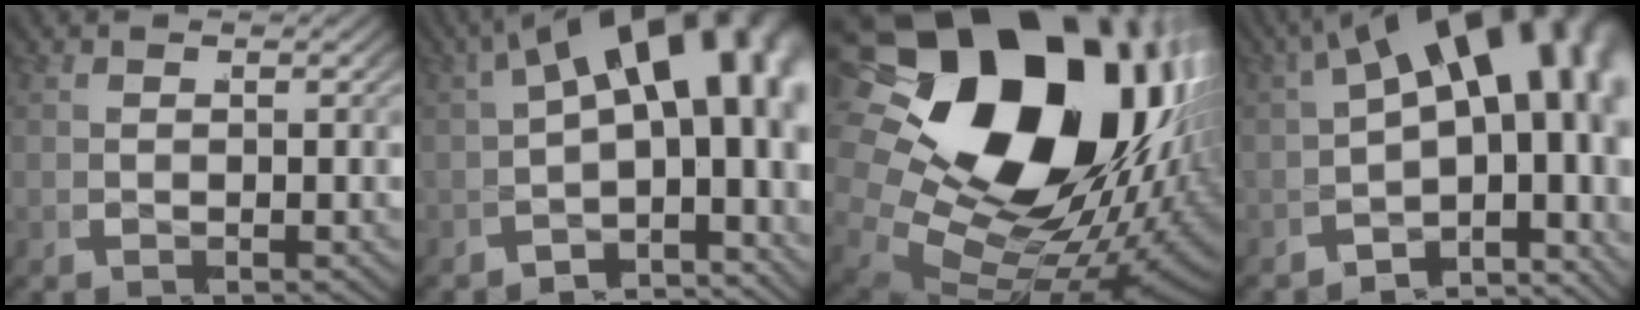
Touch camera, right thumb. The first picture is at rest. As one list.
[{"total": 13.0, "force": [0.2, 7.5, 10.6], "torque": [-0.142, -0.005, -0.012]}, {"total": 30.3, "force": [0.0, 20.5, 22.3], "torque": [-0.394, -0.054, 0.007]}, {"total": 16.4, "force": [-0.1, 10.2, 12.8], "torque": [-0.175, -0.013, -0.019]}]